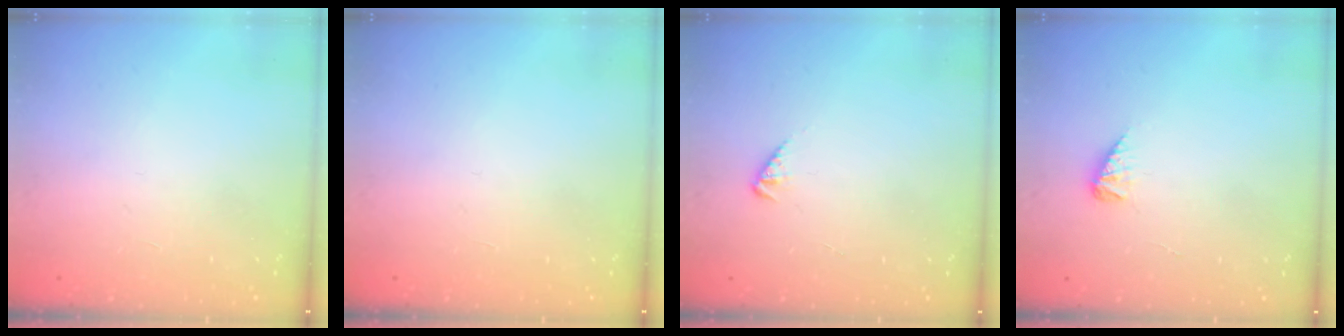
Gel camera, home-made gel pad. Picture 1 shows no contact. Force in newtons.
{"total": 0.0}
{"total": 1.9, "press": 1.9, "slide": 0.3}
{"total": 3.3, "press": 3.3, "slide": 0.3}